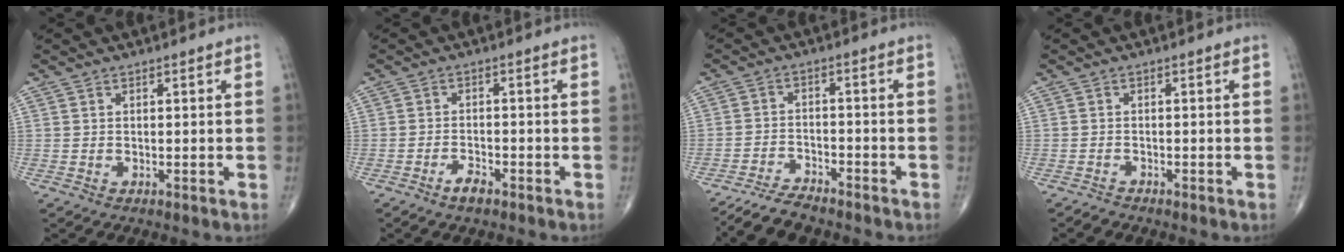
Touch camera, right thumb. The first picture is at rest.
{"total": 2.7, "force": [-2.0, 1.0, 1.5], "torque": [-0.028, 0.011, -0.036]}
{"total": 6.8, "force": [-6.2, 1.7, 2.2], "torque": [-0.048, 0.022, -0.114]}
{"total": 1.0, "force": [-1.0, 0.2, -0.2], "torque": [0.002, -0.003, -0.022]}